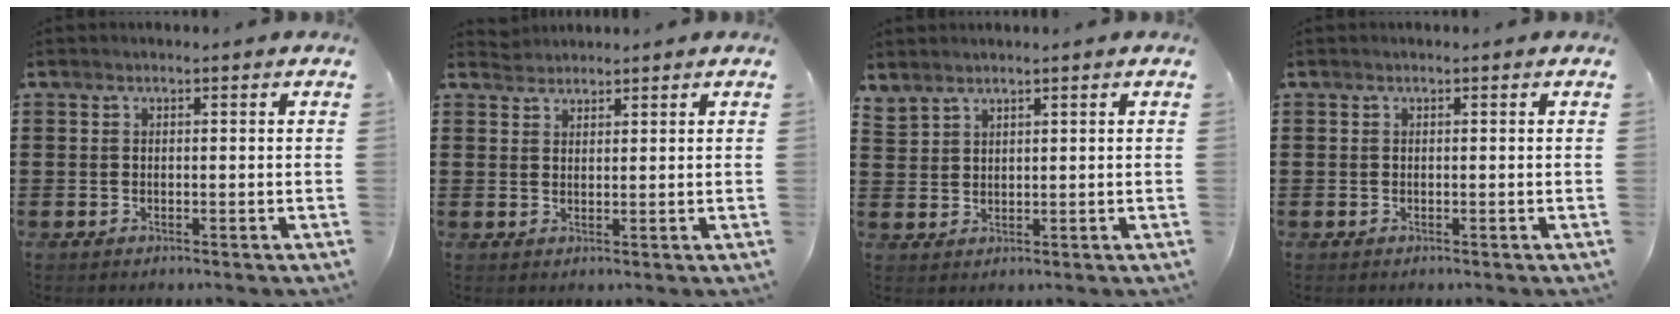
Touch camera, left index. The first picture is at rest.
{"total": 1.6, "force": [1.6, 0.3, -0.3], "torque": [0.001, 0.003, 0.032]}
{"total": 1.8, "force": [1.8, 0.3, 0.0], "torque": [-0.003, 0.001, 0.036]}
{"total": 0.0}